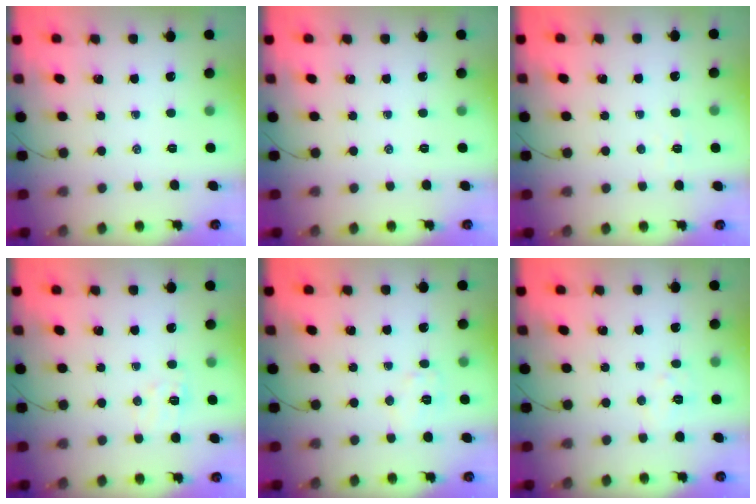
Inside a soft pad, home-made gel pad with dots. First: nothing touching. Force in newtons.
{"total": 0.0}
{"total": 2.6, "press": 2.6, "slide": 0.5}
{"total": 7.1, "press": 6.9, "slide": 1.5}
{"total": 5.5, "press": 5.5, "slide": 0.8}
{"total": 4.7, "press": 4.6, "slide": 1.0}